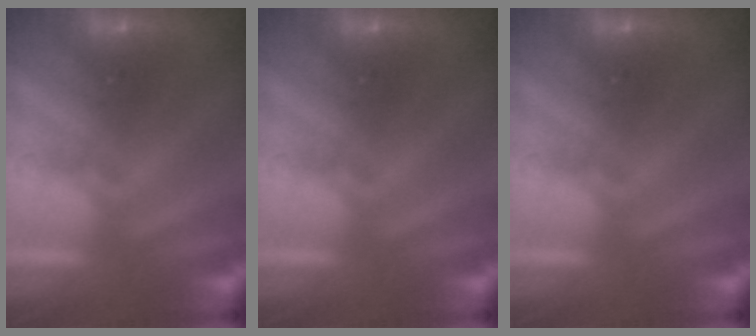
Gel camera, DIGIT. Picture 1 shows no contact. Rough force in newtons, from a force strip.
{"total": 0.0}
{"total": 0.0}